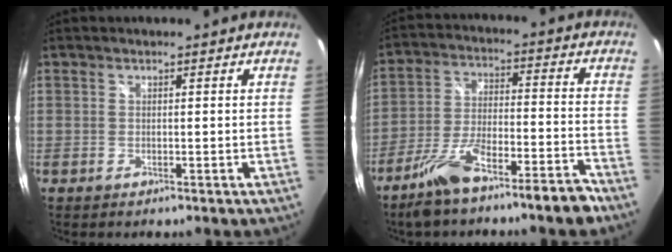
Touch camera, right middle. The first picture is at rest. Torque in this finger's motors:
{"motor_torque": [1.20, -0.94, 0.37, 0.18]}